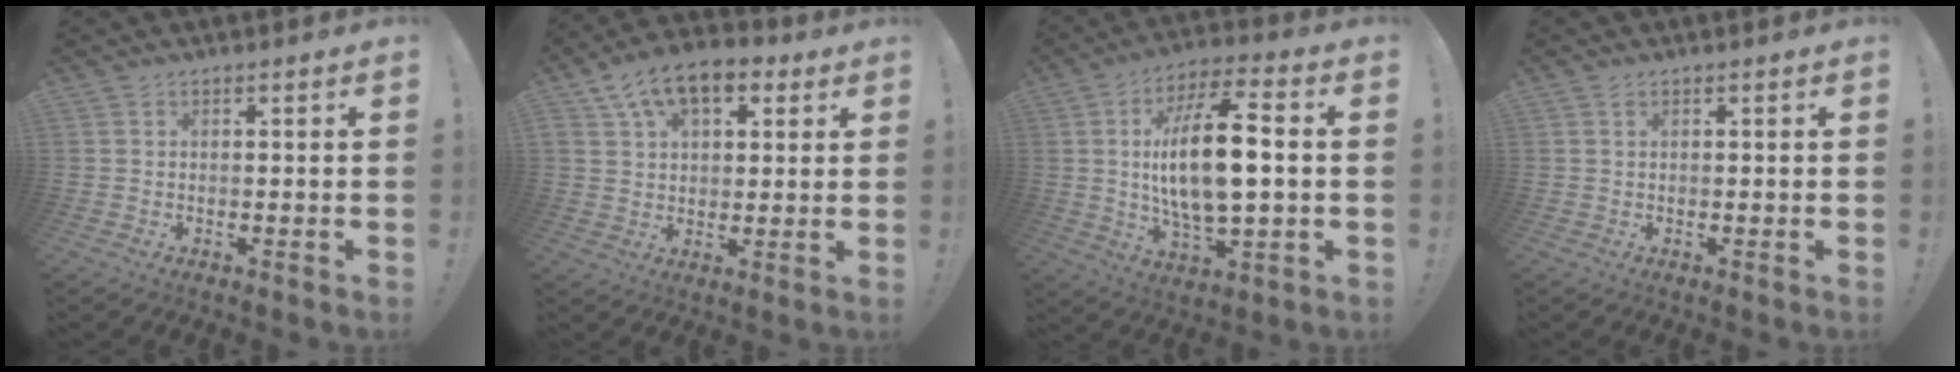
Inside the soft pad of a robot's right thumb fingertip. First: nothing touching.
{"total": 12.4, "force": [6.0, 7.6, 7.8], "torque": [-0.125, -0.017, 0.112]}
{"total": 18.8, "force": [0.8, 7.4, 17.3], "torque": [-0.315, 0.001, 0.002]}
{"total": 0.6, "force": [0.3, 0.4, 0.3], "torque": [0.001, -0.001, 0.004]}